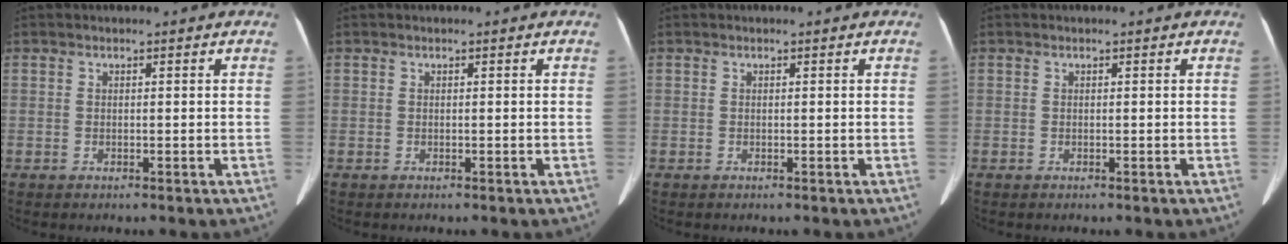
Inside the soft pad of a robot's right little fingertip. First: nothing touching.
{"total": 0.0}
{"total": 0.0}
{"total": 0.0}